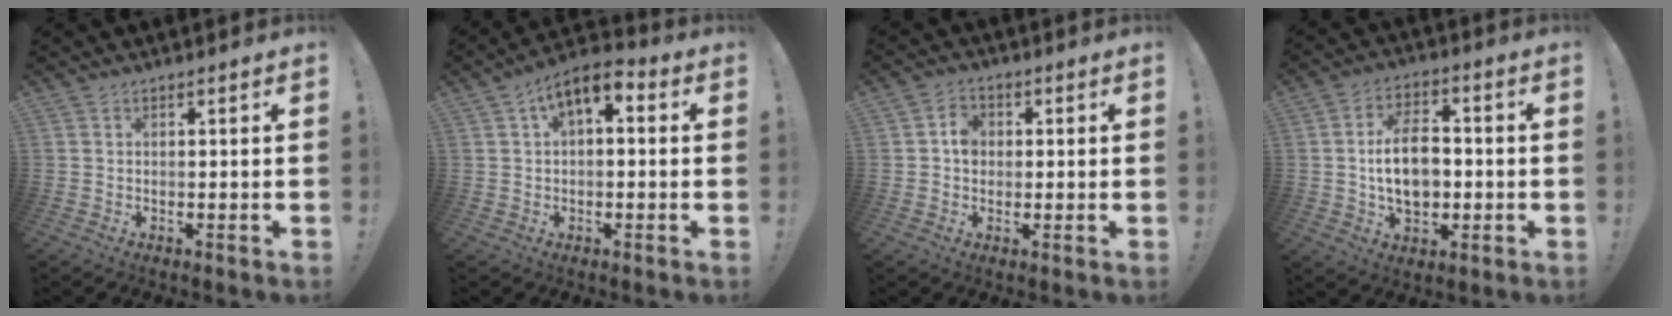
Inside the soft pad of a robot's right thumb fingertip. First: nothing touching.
{"total": 6.8, "force": [2.1, 3.5, 5.4], "torque": [-0.078, -0.010, 0.037]}
{"total": 5.0, "force": [0.2, 4.2, 2.6], "torque": [-0.035, 0.007, 0.001]}
{"total": 13.9, "force": [-0.7, 9.2, 10.3], "torque": [-0.183, 0.008, -0.013]}